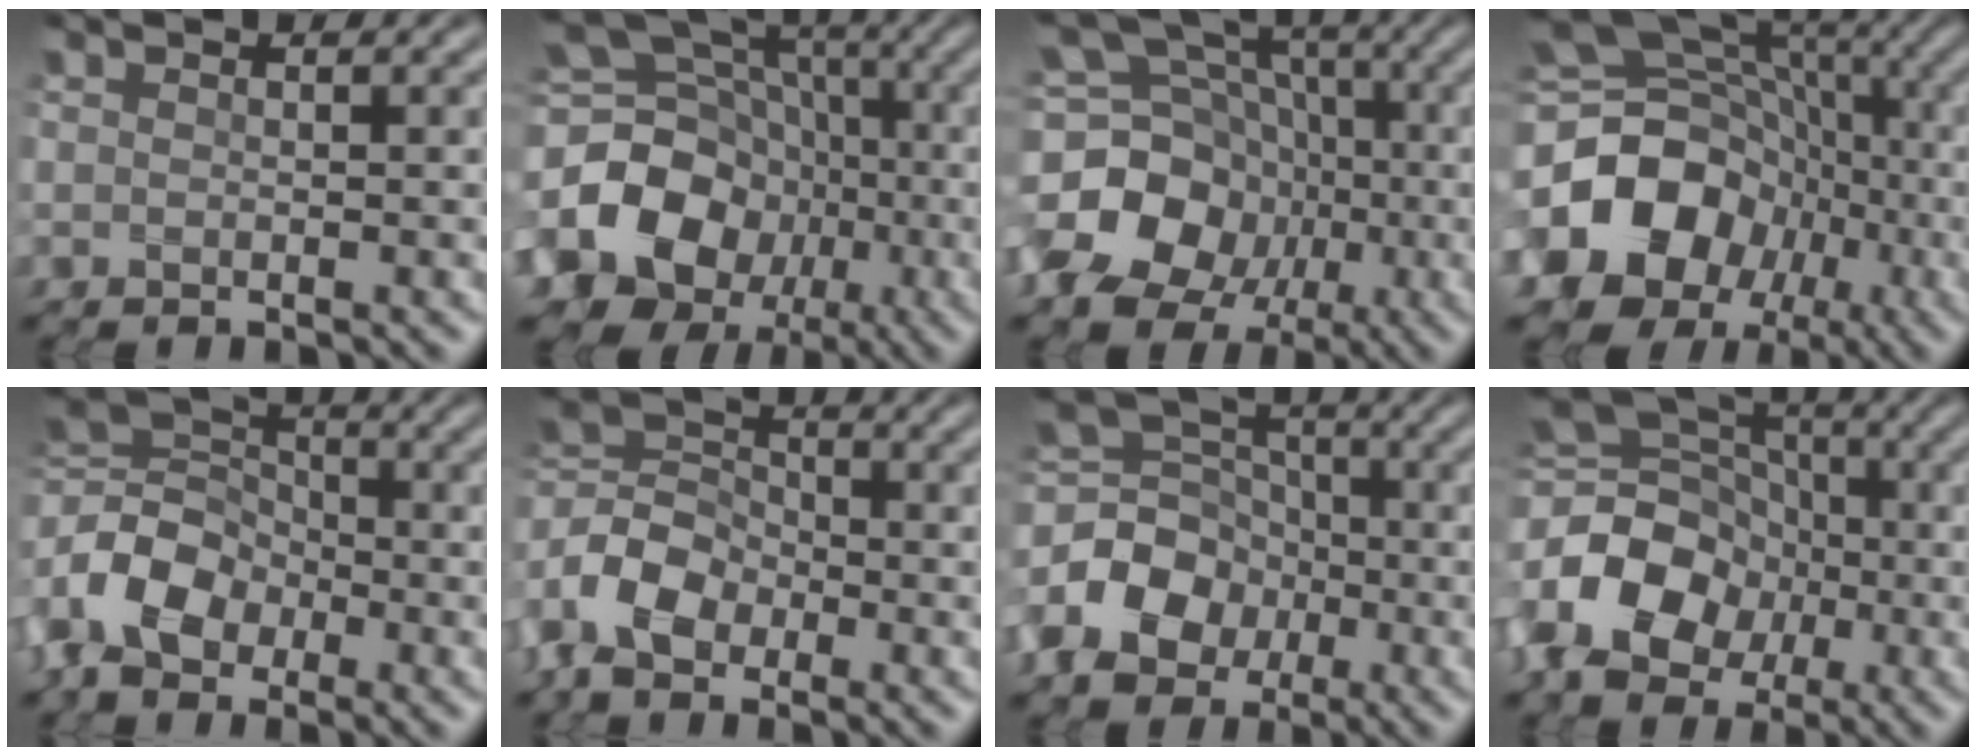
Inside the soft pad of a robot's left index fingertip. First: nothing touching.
{"total": 16.7, "force": [-2.9, 14.4, 7.9], "torque": [-0.177, 0.001, -0.067]}
{"total": 16.0, "force": [-3.0, 13.8, 7.4], "torque": [-0.189, 0.003, -0.071]}
{"total": 19.0, "force": [-4.4, 16.2, 8.9], "torque": [-0.177, -0.015, -0.087]}
{"total": 7.1, "force": [-3.0, 4.7, 4.3], "torque": [-0.102, 0.009, -0.071]}
{"total": 5.8, "force": [-3.0, 3.6, 3.5], "torque": [-0.083, 0.013, -0.076]}
{"total": 8.0, "force": [-2.5, 6.3, 4.2], "torque": [-0.086, 0.005, -0.057]}
{"total": 11.5, "force": [-3.6, 8.8, 6.5], "torque": [-0.135, -0.002, -0.074]}